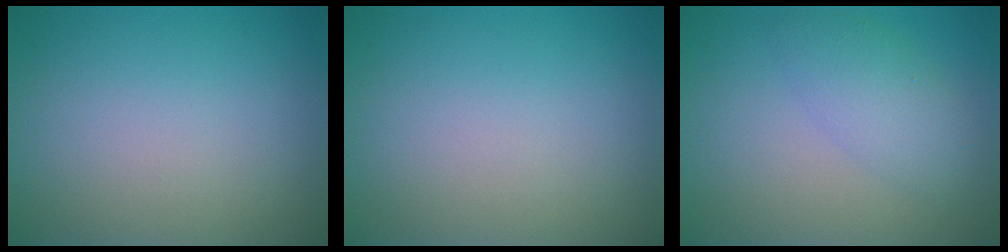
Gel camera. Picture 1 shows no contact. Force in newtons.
{"total": 0.0}
{"total": 1.9, "press": 1.9, "slide": 0.2}